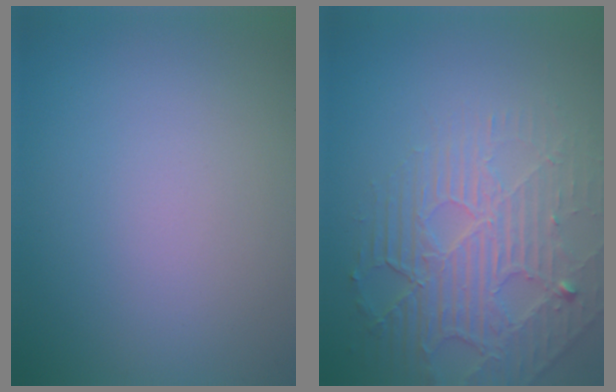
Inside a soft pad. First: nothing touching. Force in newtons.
{"total": 4.5, "press": 4.2, "slide": 1.7}